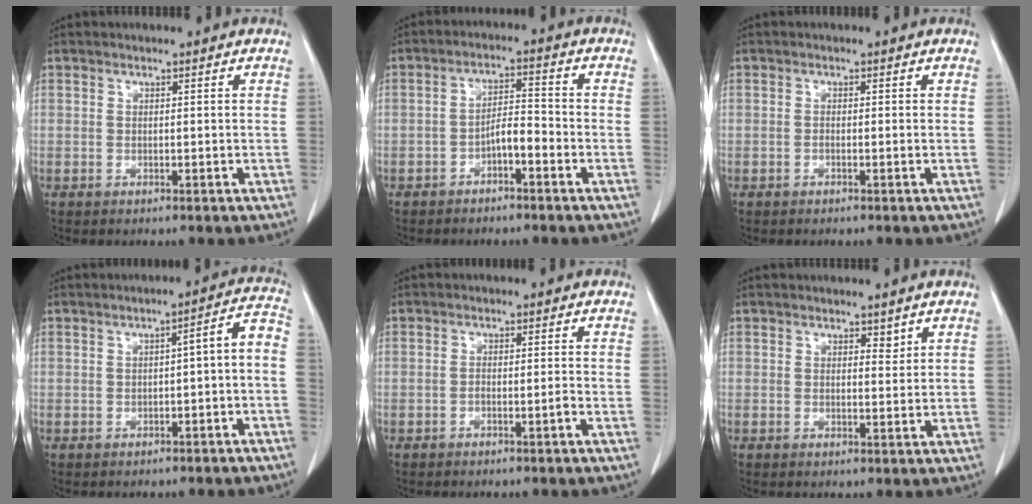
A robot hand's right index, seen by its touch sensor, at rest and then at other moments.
{"total": 4.1, "force": [-2.2, 1.0, 3.2], "torque": [-0.058, 0.014, -0.038]}
{"total": 0.5, "force": [-0.3, 0.0, 0.5], "torque": [-0.008, 0.001, -0.004]}
{"total": 5.8, "force": [-2.2, 1.2, 5.2], "torque": [-0.060, 0.028, -0.028]}
{"total": 1.5, "force": [-1.1, -0.2, 1.1], "torque": [-0.020, 0.005, -0.020]}
{"total": 1.4, "force": [1.0, 0.7, 0.7], "torque": [-0.007, -0.006, 0.013]}